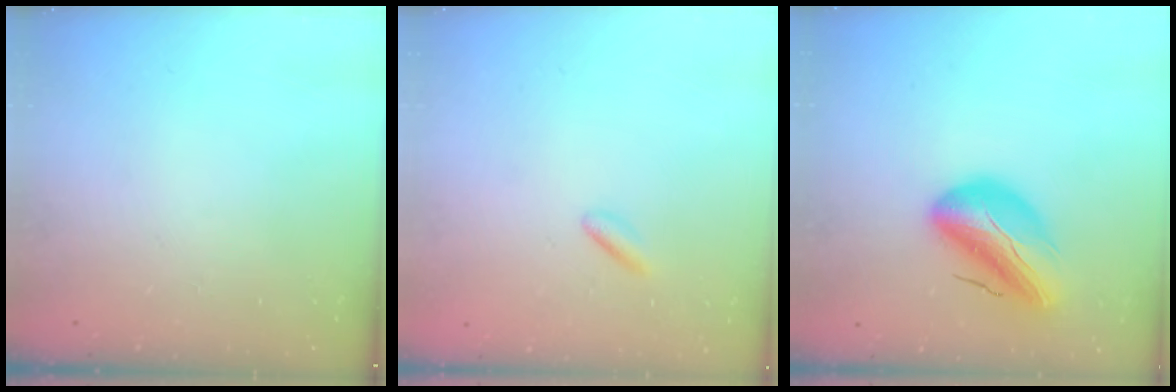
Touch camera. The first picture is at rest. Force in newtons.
{"total": 0.7, "press": 0.6, "slide": 0.4}
{"total": 16.2, "press": 15.7, "slide": 4.0}